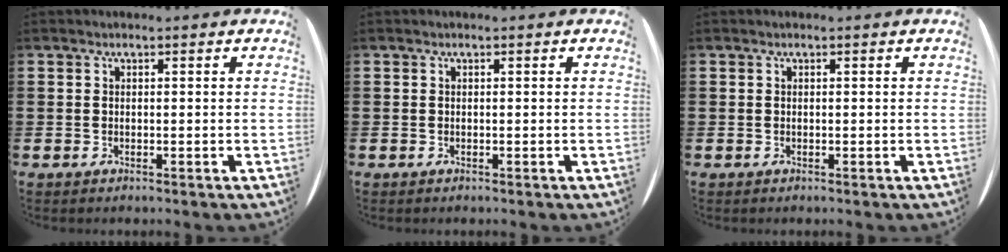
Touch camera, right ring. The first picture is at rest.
{"total": 0.0}
{"total": 0.0}